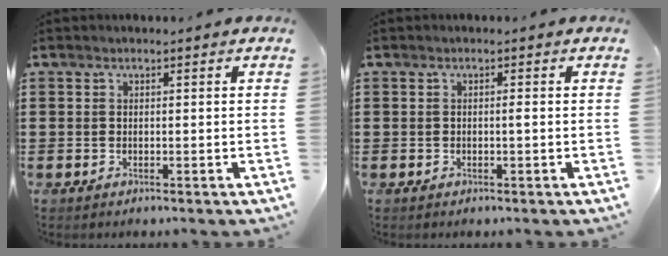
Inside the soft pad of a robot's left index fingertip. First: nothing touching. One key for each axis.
{"total": 0.6, "fx": 0.0, "fy": 0.0, "fz": 0.6, "tx": -0.012, "ty": -0.003, "tz": 0.000}